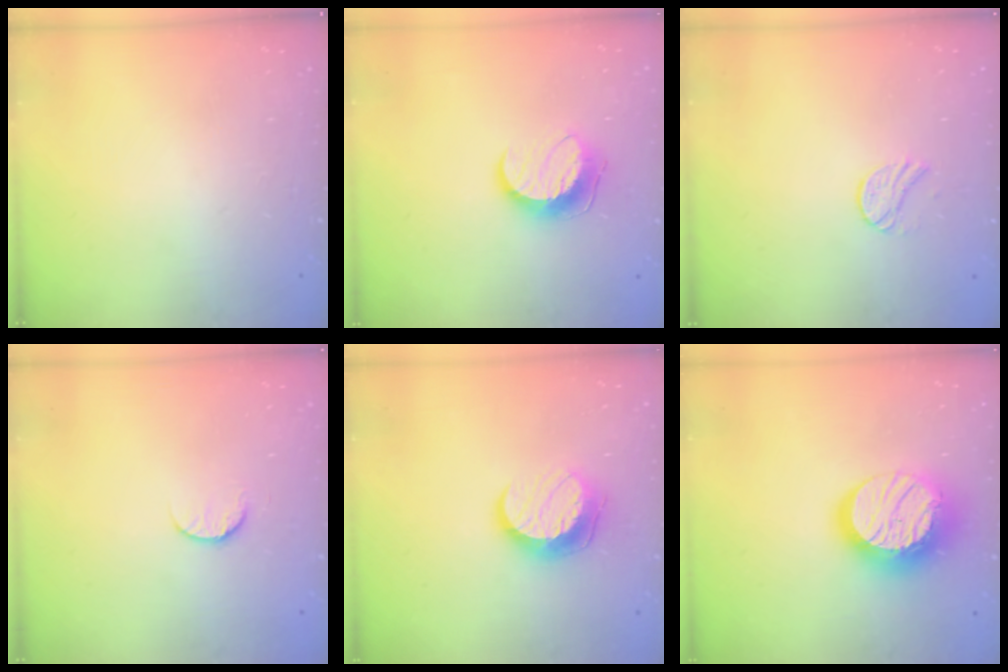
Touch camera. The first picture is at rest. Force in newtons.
{"total": 10.5, "press": 10.5, "slide": 0.4}
{"total": 7.4, "press": 7.4, "slide": 0.6}
{"total": 5.8, "press": 5.8, "slide": 0.6}
{"total": 10.2, "press": 10.2, "slide": 0.7}
{"total": 17.8, "press": 17.8, "slide": 1.2}